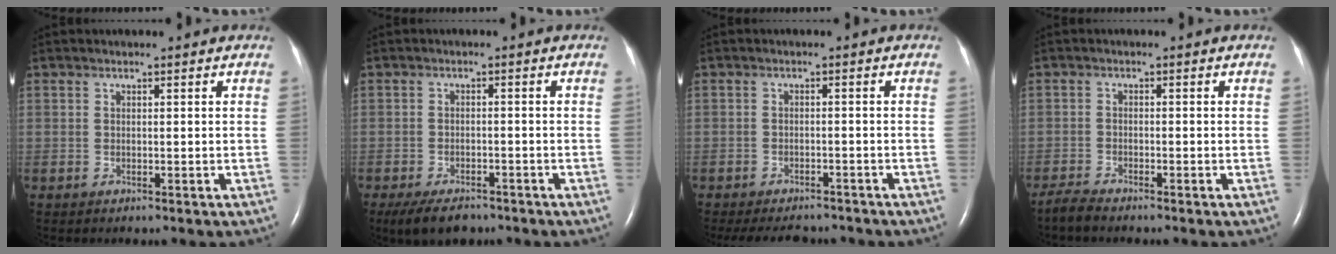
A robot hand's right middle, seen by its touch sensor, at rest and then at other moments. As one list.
[{"total": 6.0, "force": [-4.5, 2.6, 2.8], "torque": [-0.051, -0.005, -0.071]}, {"total": 10.1, "force": [-9.0, 3.4, 3.1], "torque": [-0.057, -0.002, -0.114]}, {"total": 2.1, "force": [-2.0, 0.0, 0.6], "torque": [-0.021, -0.009, -0.039]}]